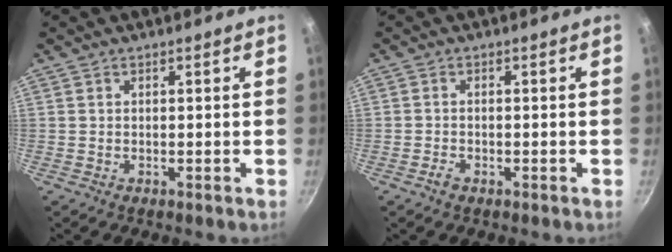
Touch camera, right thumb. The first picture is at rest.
{"total": 1.5, "force": [-0.9, 0.7, 0.9], "torque": [-0.022, 0.006, -0.021]}